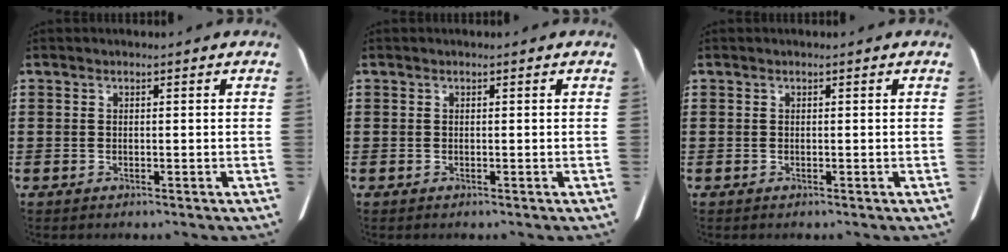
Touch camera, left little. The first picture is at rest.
{"total": 0.0}
{"total": 0.0}